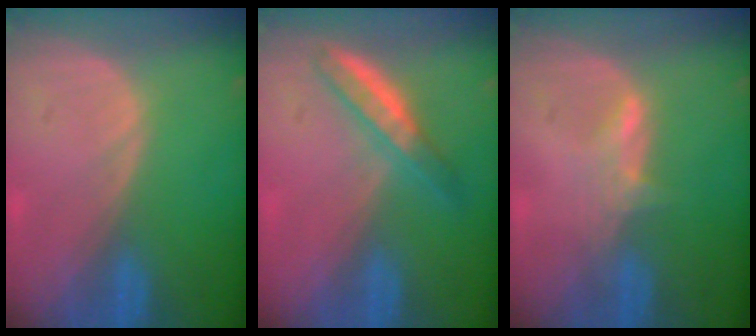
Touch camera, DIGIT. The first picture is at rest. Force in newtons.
{"total": 4.7, "press": 4.4, "slide": 1.4}
{"total": 2.6, "press": 2.5, "slide": 0.3}